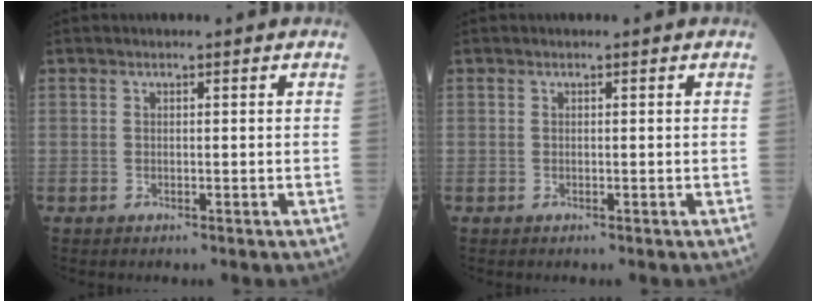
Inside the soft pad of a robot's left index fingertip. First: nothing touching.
{"total": 0.0}